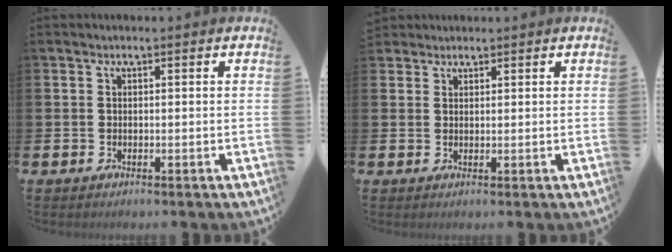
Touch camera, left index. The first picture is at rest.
{"total": 1.9, "force": [1.7, 0.8, 0.0], "torque": [0.003, -0.001, 0.032]}